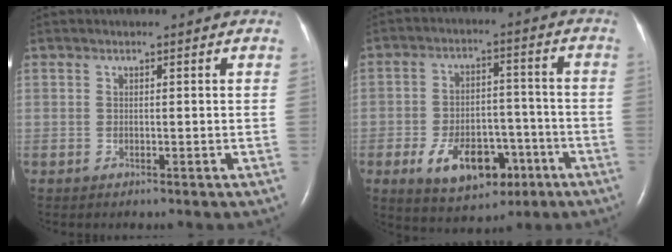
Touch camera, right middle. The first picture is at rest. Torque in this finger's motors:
{"motor_torque": [1.15, -0.99, 0.41, 0.07]}